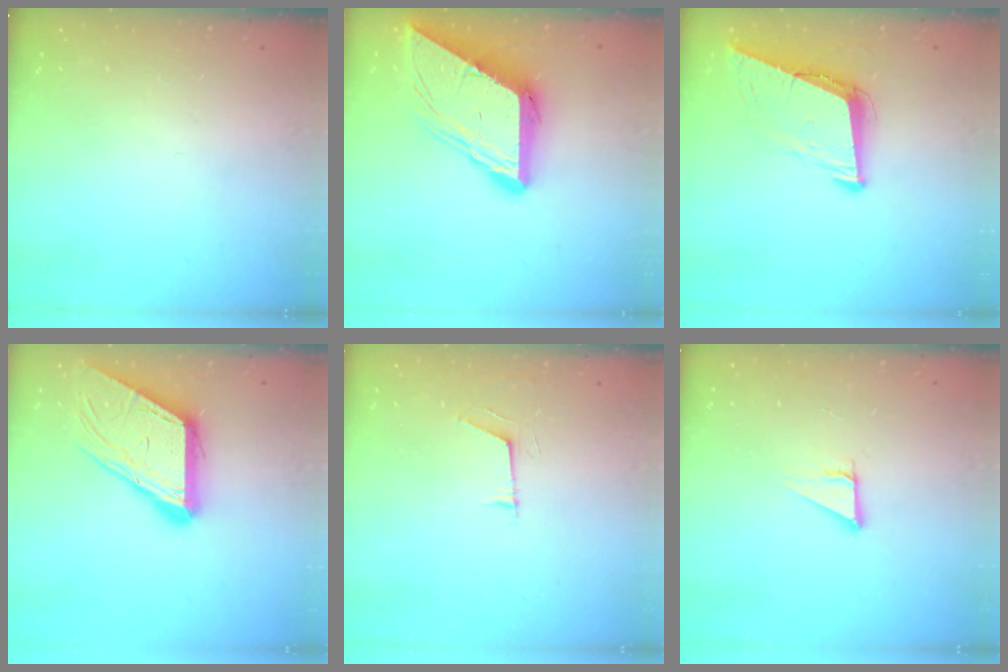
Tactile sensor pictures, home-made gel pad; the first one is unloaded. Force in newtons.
{"total": 12.0, "press": 11.9, "slide": 1.2}
{"total": 8.9, "press": 8.2, "slide": 3.5}
{"total": 14.0, "press": 13.9, "slide": 1.9}
{"total": 4.4, "press": 4.3, "slide": 0.7}
{"total": 2.9, "press": 2.9, "slide": 0.2}